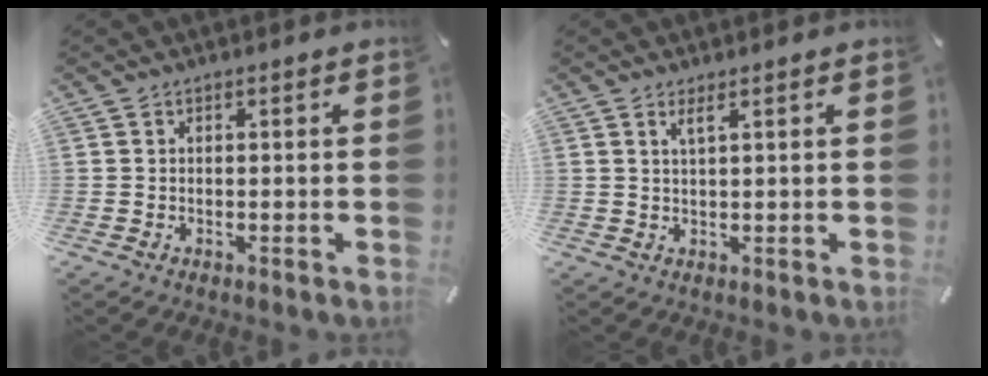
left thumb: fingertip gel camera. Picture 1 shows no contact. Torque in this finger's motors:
{"motor_torque": [0.48, 0.41, 0.14, -0.08, -0.01]}